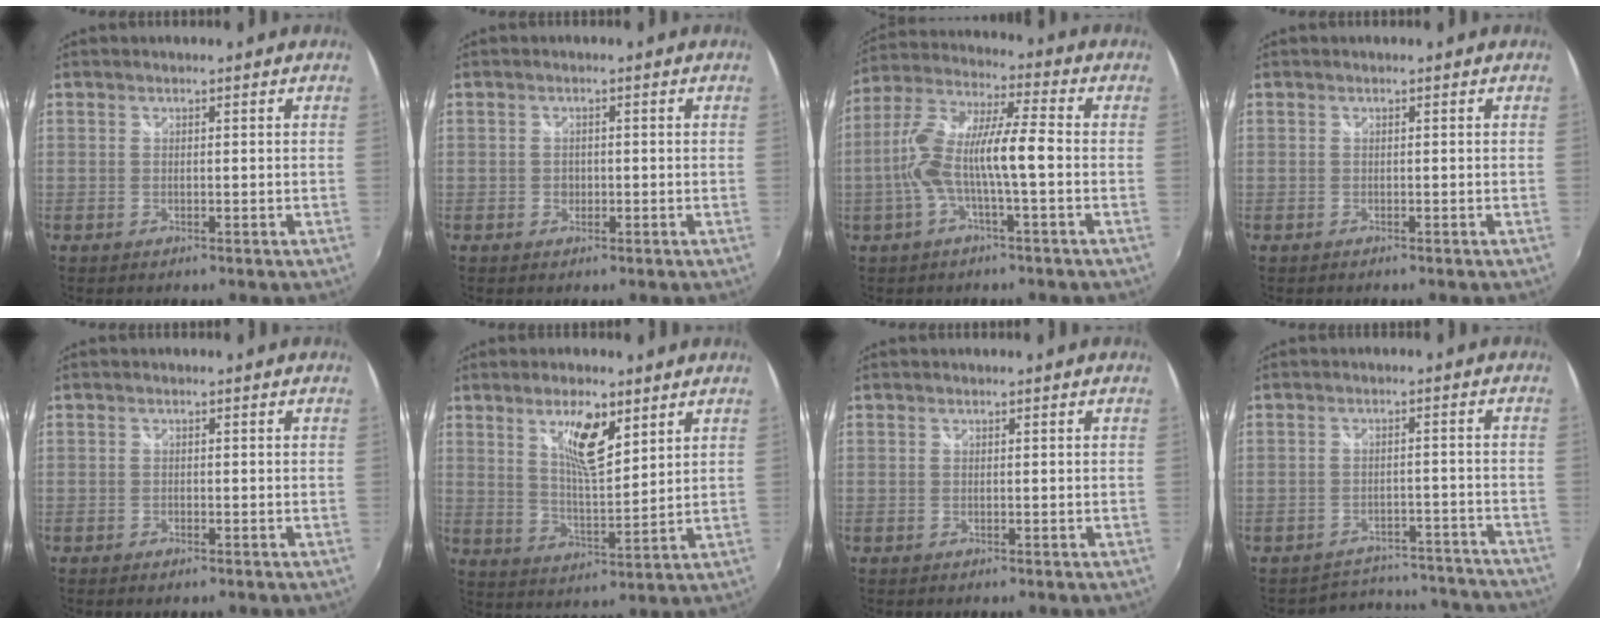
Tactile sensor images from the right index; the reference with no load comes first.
{"total": 1.3, "force": [-0.4, 1.2, 0.3], "torque": [-0.006, 0.003, -0.002]}
{"total": 11.5, "force": [-2.4, 1.6, 11.1], "torque": [-0.219, 0.011, -0.041]}
{"total": 0.0}
{"total": 0.9, "force": [-0.7, 0.4, 0.4], "torque": [-0.010, -0.004, -0.017]}
{"total": 8.7, "force": [4.9, 2.4, 6.8], "torque": [-0.115, 0.000, 0.090]}
{"total": 0.0}
{"total": 15.1, "force": [-14.4, 4.0, 2.2], "torque": [-0.044, 0.031, -0.177]}